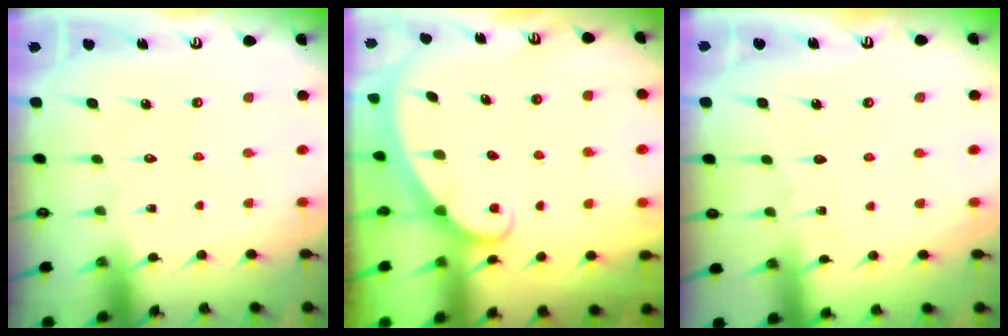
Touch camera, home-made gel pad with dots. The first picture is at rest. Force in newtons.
{"total": 1.9, "press": 1.9, "slide": 0.1}
{"total": 2.5, "press": 2.5, "slide": 0.2}